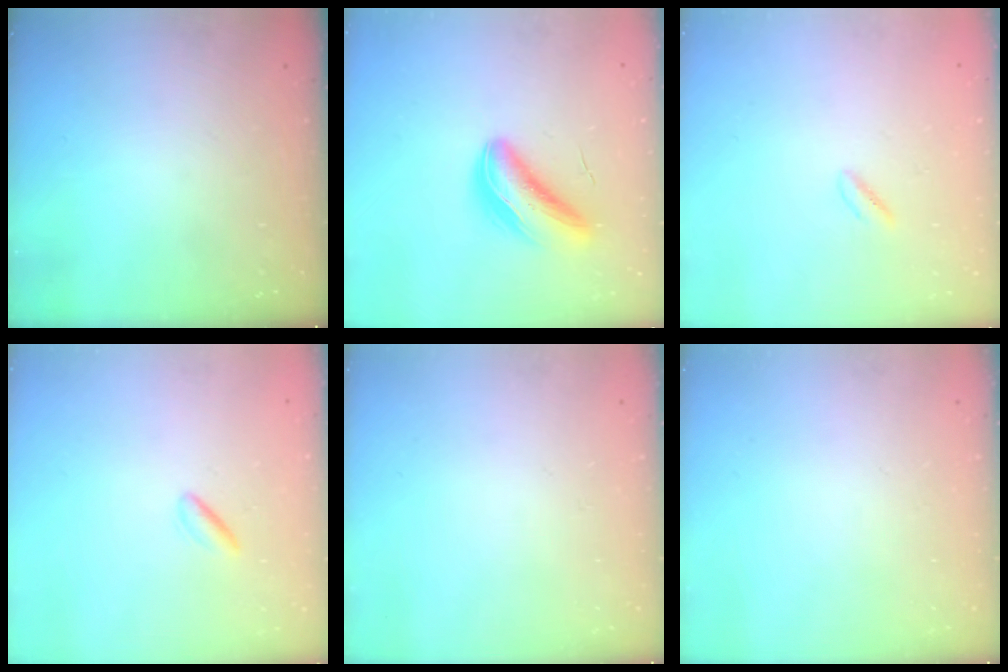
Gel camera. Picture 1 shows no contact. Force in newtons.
{"total": 7.3, "press": 7.0, "slide": 2.0}
{"total": 1.7, "press": 1.4, "slide": 1.0}
{"total": 1.3, "press": 1.0, "slide": 0.8}
{"total": 0.0}
{"total": 0.0}